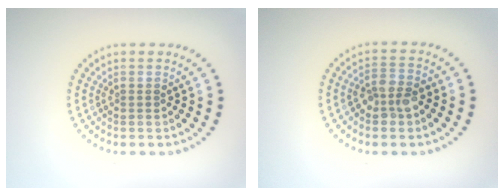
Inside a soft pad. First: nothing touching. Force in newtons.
{"total": 2.7, "press": 2.4, "slide": 1.2}